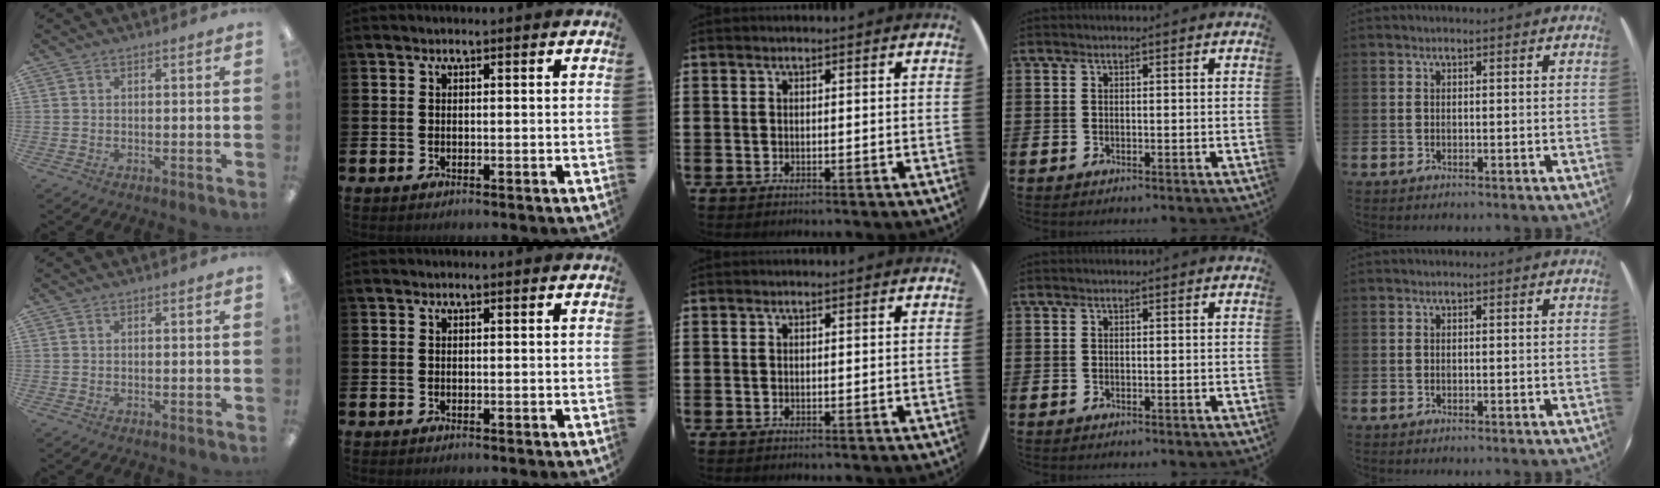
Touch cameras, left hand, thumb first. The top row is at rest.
{}